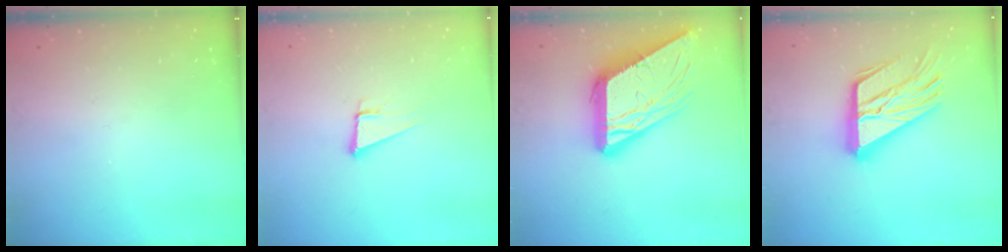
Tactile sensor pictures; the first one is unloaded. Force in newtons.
{"total": 5.0, "press": 4.4, "slide": 2.4}
{"total": 19.3, "press": 19.2, "slide": 2.3}
{"total": 21.7, "press": 21.6, "slide": 2.2}